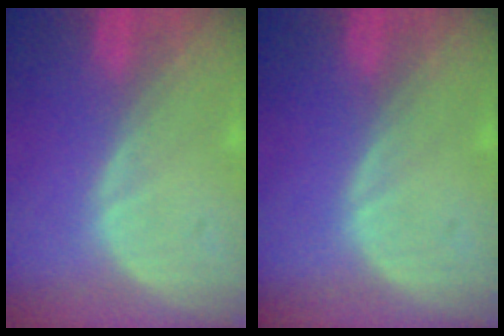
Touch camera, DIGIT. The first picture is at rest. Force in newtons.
{"total": 0.0}